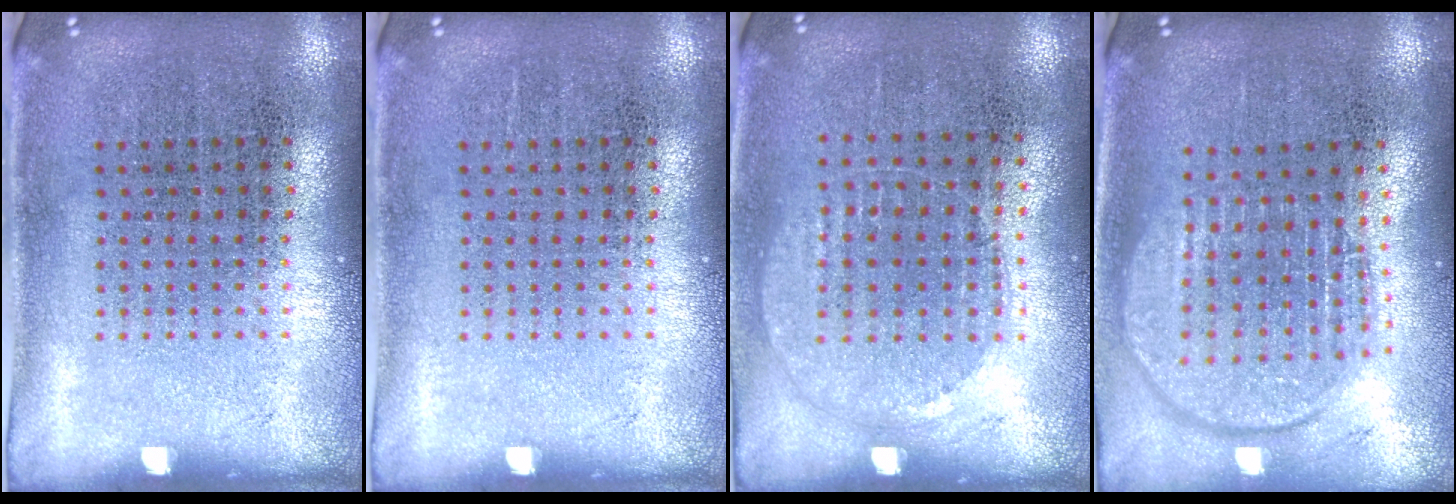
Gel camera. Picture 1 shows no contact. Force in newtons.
{"total": 0.0}
{"total": 0.9, "press": 0.9, "slide": 0.3}
{"total": 1.8, "press": 1.5, "slide": 1.0}